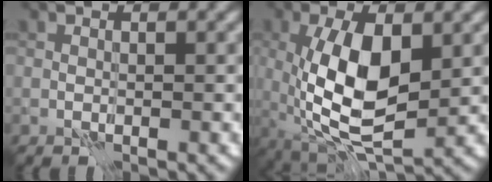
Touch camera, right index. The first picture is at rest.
{"total": 9.3, "force": [0.1, 4.4, 8.2], "torque": [-0.165, -0.007, 0.004]}